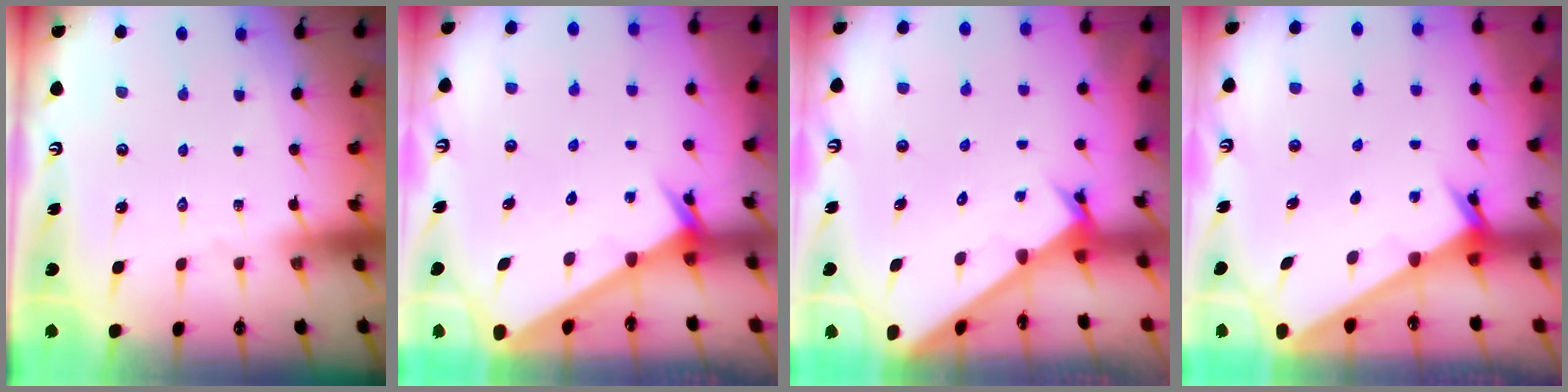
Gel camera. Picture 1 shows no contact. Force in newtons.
{"total": 2.5, "press": 2.5, "slide": 0.1}
{"total": 2.5, "press": 2.5, "slide": 0.1}
{"total": 2.2, "press": 2.2, "slide": 0.2}